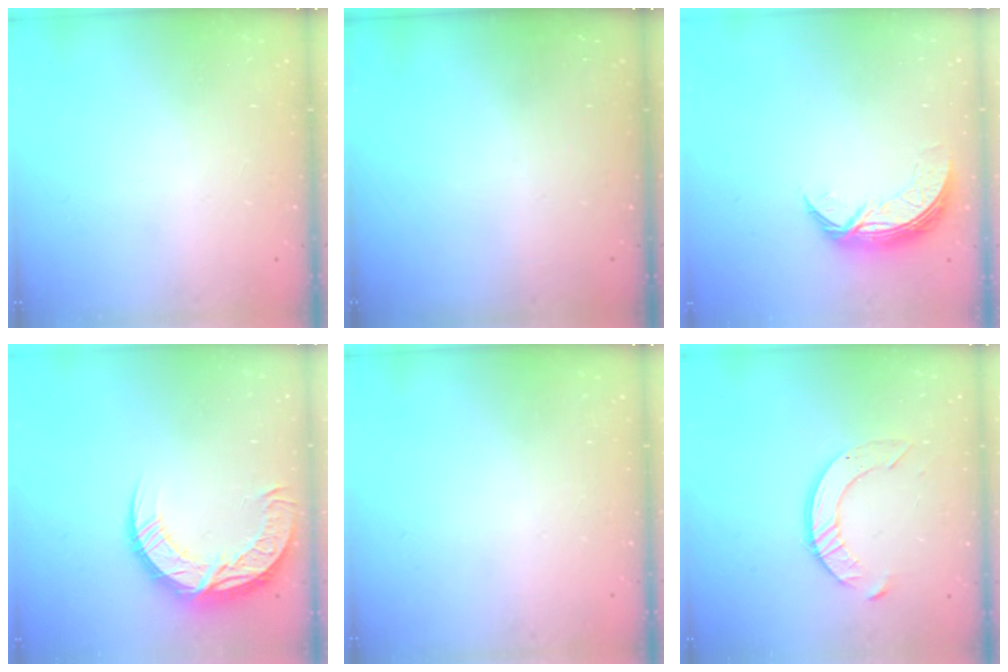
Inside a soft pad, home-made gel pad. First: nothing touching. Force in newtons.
{"total": 0.0}
{"total": 9.0, "press": 8.9, "slide": 0.6}
{"total": 15.0, "press": 15.0, "slide": 0.9}
{"total": 0.0}
{"total": 8.9, "press": 8.9, "slide": 0.9}